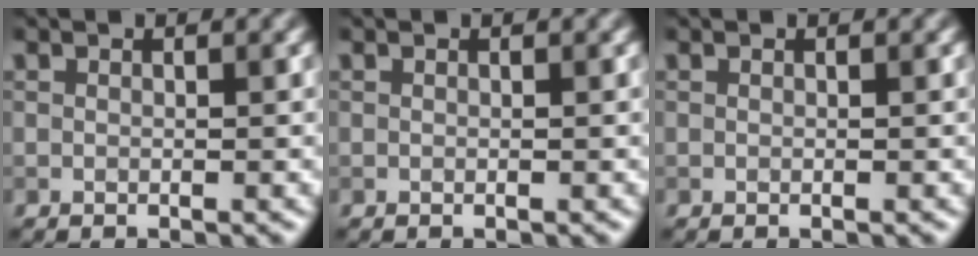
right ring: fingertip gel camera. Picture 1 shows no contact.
{"total": 0.0}
{"total": 0.0}